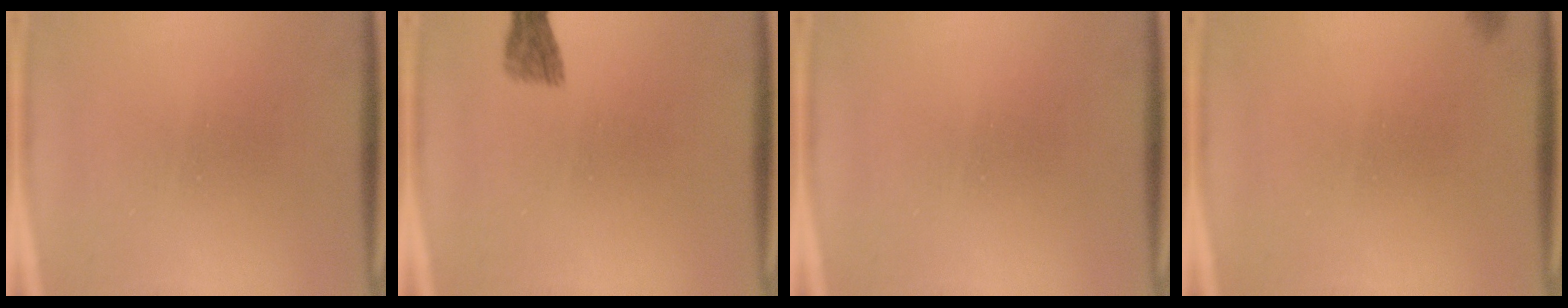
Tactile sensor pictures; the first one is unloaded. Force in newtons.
{"total": 1.9}
{"total": 0.0}
{"total": 0.6}